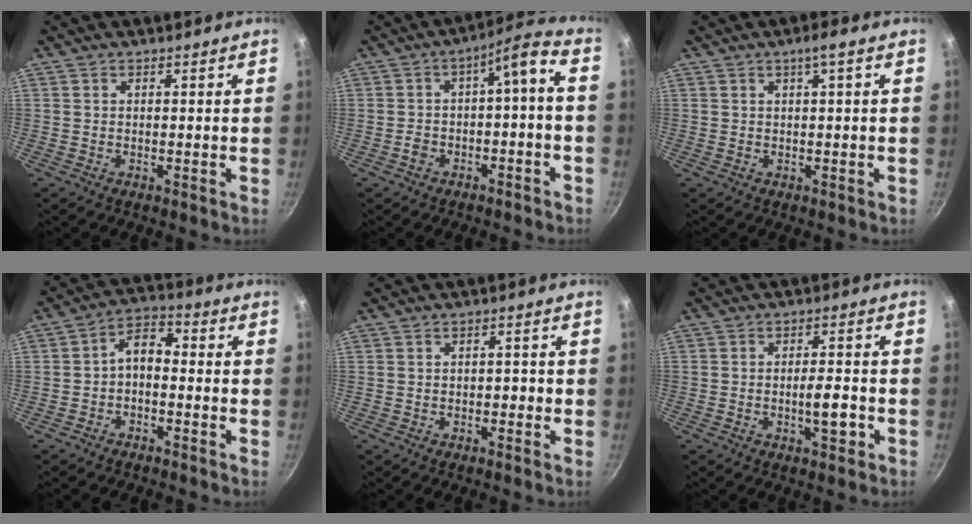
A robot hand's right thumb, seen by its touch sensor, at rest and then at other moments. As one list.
[{"total": 7.5, "force": [-2.4, 3.2, 6.3], "torque": [-0.107, 0.058, -0.026]}, {"total": 2.5, "force": [0.8, 0.2, 2.3], "torque": [-0.040, 0.007, 0.017]}, {"total": 5.4, "force": [-1.4, 3.3, 4.1], "torque": [-0.060, 0.035, -0.031]}, {"total": 1.7, "force": [-0.5, 1.1, 1.2], "torque": [-0.012, 0.009, -0.009]}, {"total": 5.3, "force": [-1.8, 1.8, 4.7], "torque": [-0.055, 0.015, -0.028]}]